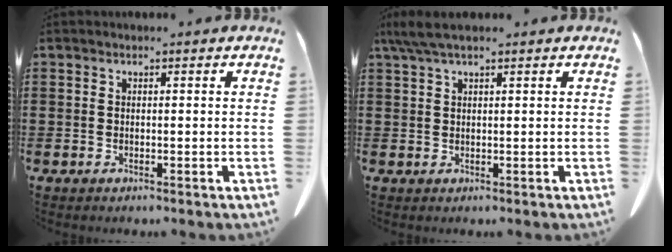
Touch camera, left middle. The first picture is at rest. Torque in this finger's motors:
{"motor_torque": [0.74, -0.55, 0.11, 0.08]}